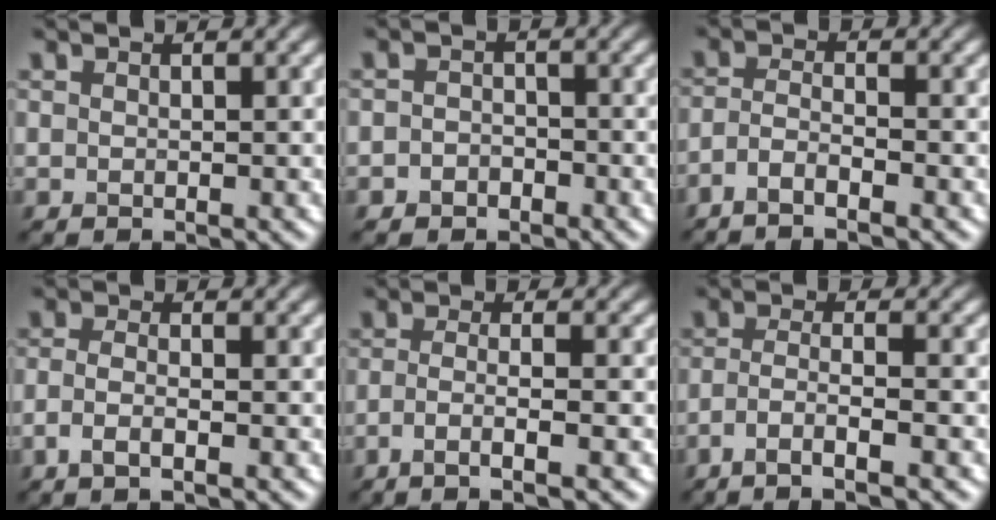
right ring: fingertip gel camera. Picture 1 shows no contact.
{"total": 1.7, "force": [-0.9, 1.3, 0.4], "torque": [0.005, 0.003, -0.024]}
{"total": 2.4, "force": [-1.8, 0.5, 1.6], "torque": [-0.034, -0.002, -0.044]}
{"total": 2.0, "force": [-0.8, 0.6, 1.7], "torque": [-0.035, -0.002, -0.022]}
{"total": 3.7, "force": [-1.5, 0.8, 3.2], "torque": [-0.054, -0.005, -0.037]}
{"total": 3.9, "force": [-2.1, 0.6, 3.2], "torque": [-0.057, 0.002, -0.049]}